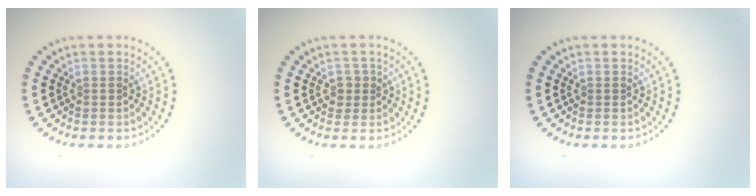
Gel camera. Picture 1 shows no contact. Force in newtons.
{"total": 1.4, "press": 1.2, "slide": 0.7}
{"total": 0.0}